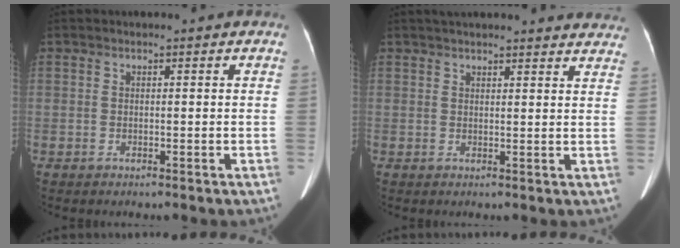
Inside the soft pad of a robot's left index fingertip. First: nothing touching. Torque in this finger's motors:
{"motor_torque": [0.51, -1.29, 0.20, 0.05]}